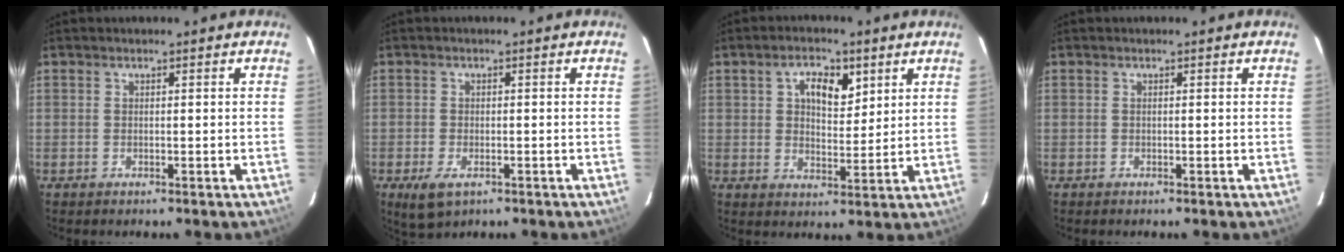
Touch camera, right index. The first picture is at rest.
{"total": 4.3, "force": [-2.3, 2.3, 2.9], "torque": [-0.062, -0.016, -0.036]}
{"total": 6.8, "force": [3.1, 3.8, 4.7], "torque": [-0.078, 0.008, 0.053]}
{"total": 0.0}